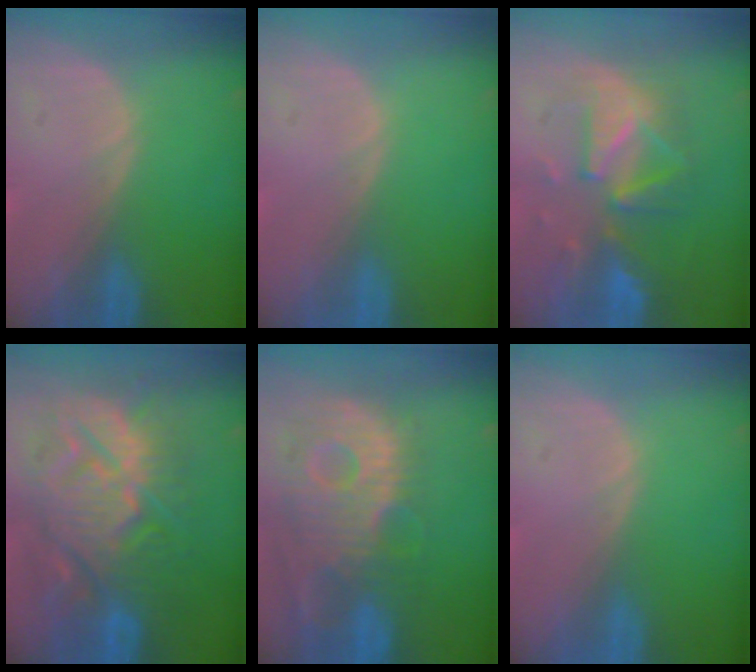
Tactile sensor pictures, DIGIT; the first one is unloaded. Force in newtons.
{"total": 0.0}
{"total": 8.6, "press": 8.5, "slide": 1.2}
{"total": 13.9, "press": 13.9, "slide": 1.3}
{"total": 13.0, "press": 11.3, "slide": 6.4}
{"total": 0.0}